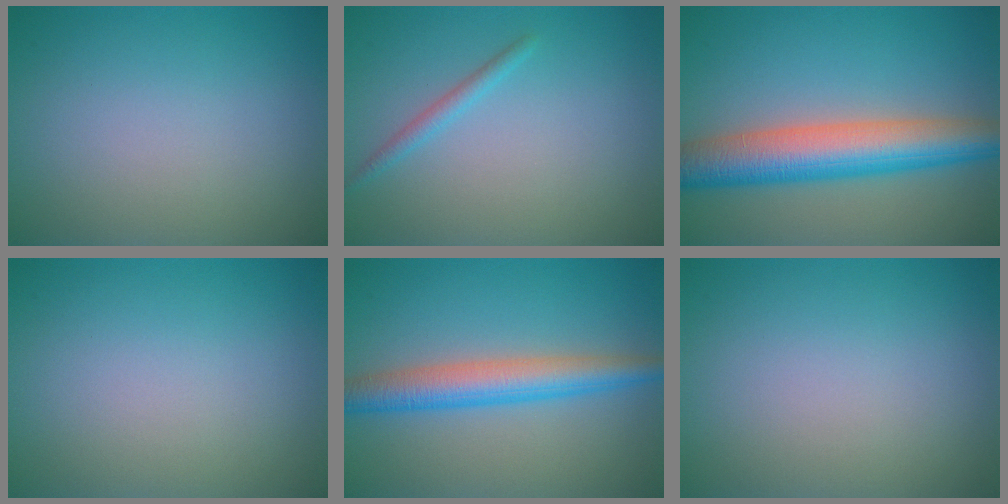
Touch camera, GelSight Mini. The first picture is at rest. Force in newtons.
{"total": 1.3, "press": 1.2, "slide": 0.1}
{"total": 8.1, "press": 8.1, "slide": 0.4}
{"total": 0.0}
{"total": 4.9, "press": 4.9, "slide": 0.0}
{"total": 0.0}